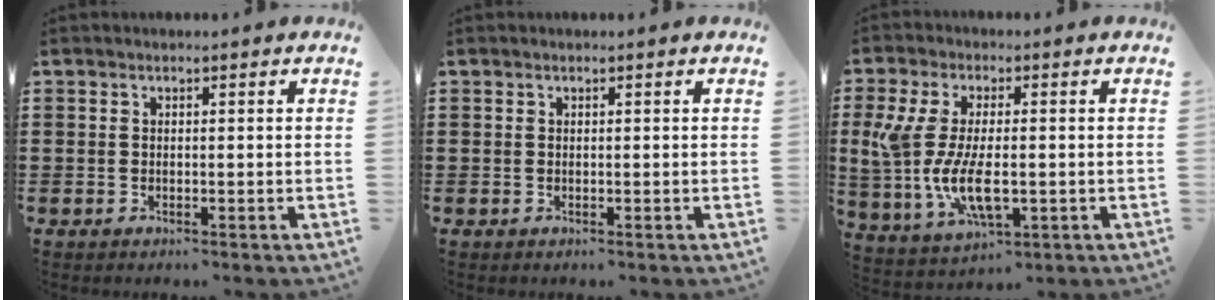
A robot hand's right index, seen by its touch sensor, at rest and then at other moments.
{"total": 0.0}
{"total": 10.1, "force": [-0.7, 4.6, 8.9], "torque": [-0.214, -0.013, -0.019]}